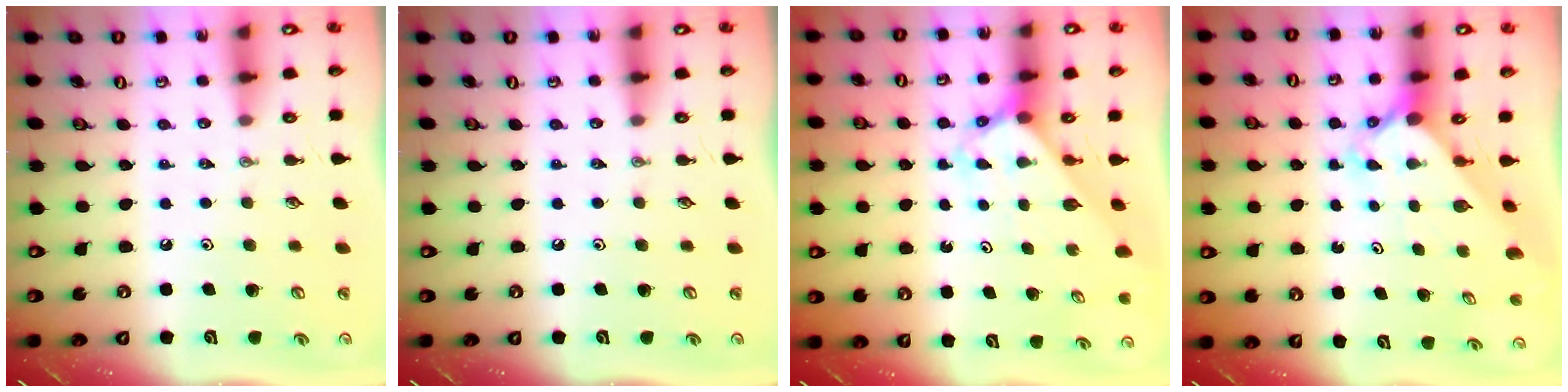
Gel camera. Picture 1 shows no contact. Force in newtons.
{"total": 0.0}
{"total": 2.7, "press": 2.7, "slide": 0.2}
{"total": 2.5, "press": 2.5, "slide": 0.2}